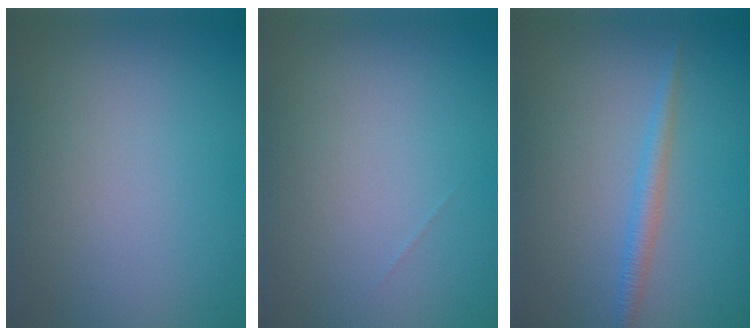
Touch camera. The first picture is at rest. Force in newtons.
{"total": 0.0}
{"total": 1.7, "press": 1.7, "slide": 0.1}